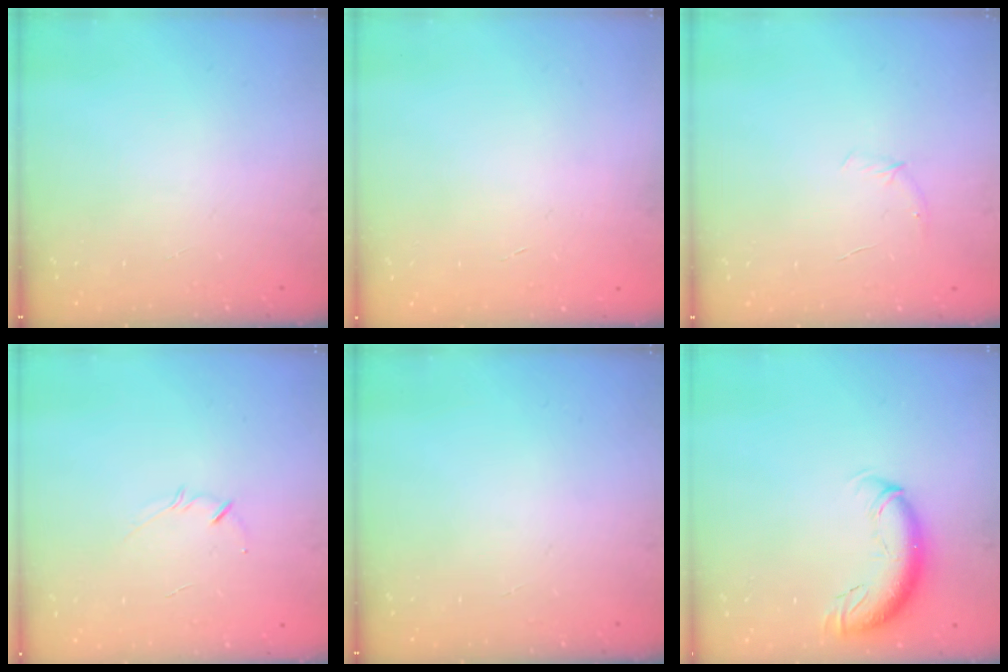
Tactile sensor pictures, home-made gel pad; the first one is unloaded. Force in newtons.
{"total": 0.0}
{"total": 3.7, "press": 3.5, "slide": 1.1}
{"total": 2.1, "press": 2.1, "slide": 0.4}
{"total": 0.0}
{"total": 11.0, "press": 10.7, "slide": 2.8}